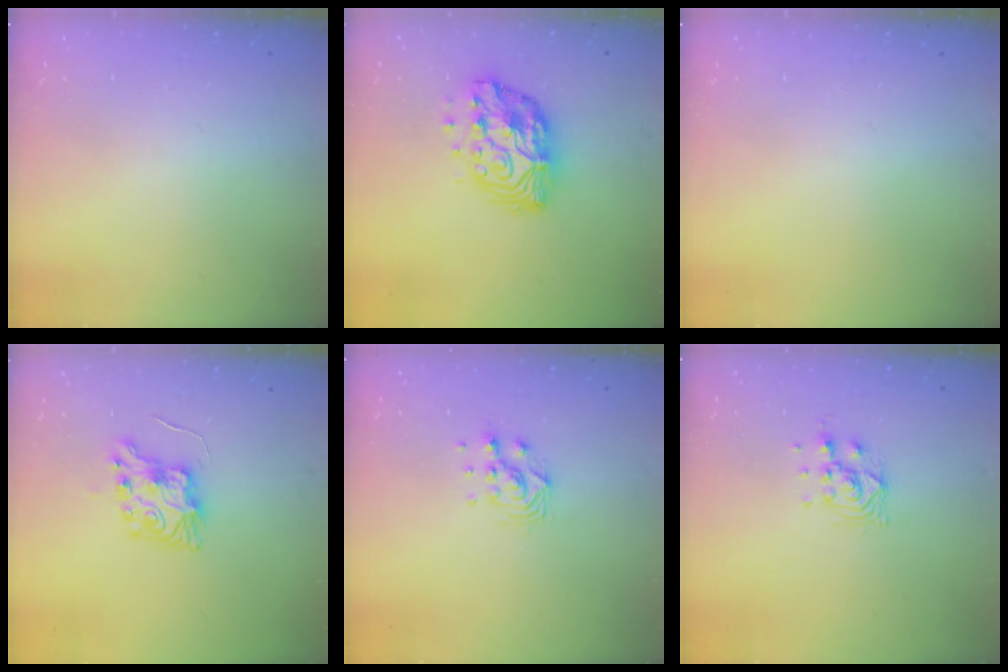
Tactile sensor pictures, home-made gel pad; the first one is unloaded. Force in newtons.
{"total": 14.0, "press": 13.9, "slide": 1.1}
{"total": 0.0}
{"total": 9.8, "press": 9.8, "slide": 0.9}
{"total": 7.8, "press": 7.8, "slide": 0.7}
{"total": 7.2, "press": 7.2, "slide": 0.6}